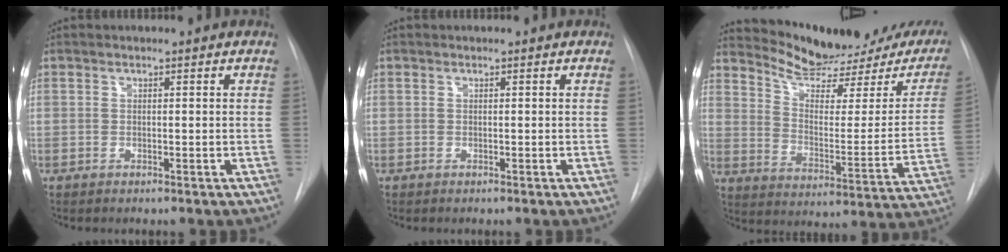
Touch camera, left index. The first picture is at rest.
{"total": 0.0}
{"total": 20.4, "force": [18.3, 5.8, 7.0], "torque": [-0.087, -0.044, 0.239]}